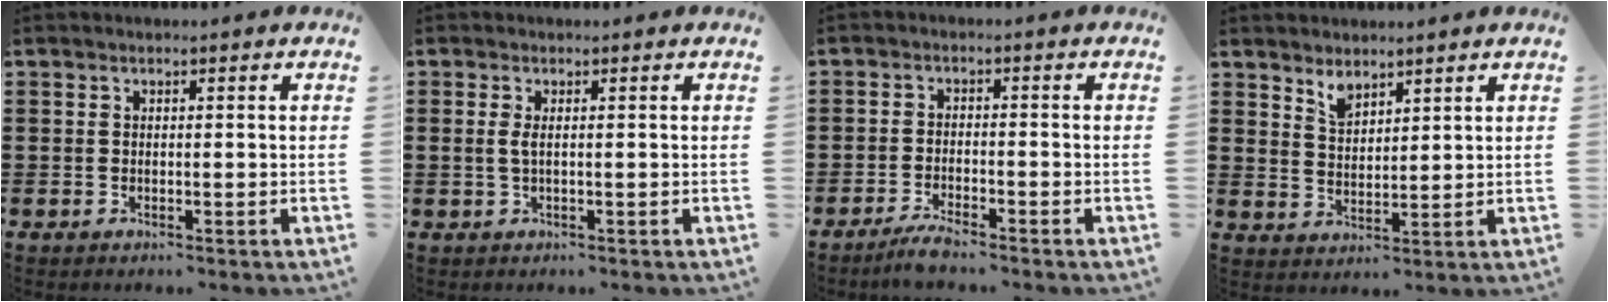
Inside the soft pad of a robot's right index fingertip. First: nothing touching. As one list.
[{"total": 1.5, "force": [0.0, 0.4, 1.4], "torque": [-0.036, -0.001, -0.003]}, {"total": 2.9, "force": [-2.6, 0.1, 1.1], "torque": [-0.026, 0.003, -0.053]}, {"total": 3.0, "force": [2.7, 1.2, 0.6], "torque": [-0.020, 0.001, 0.052]}]